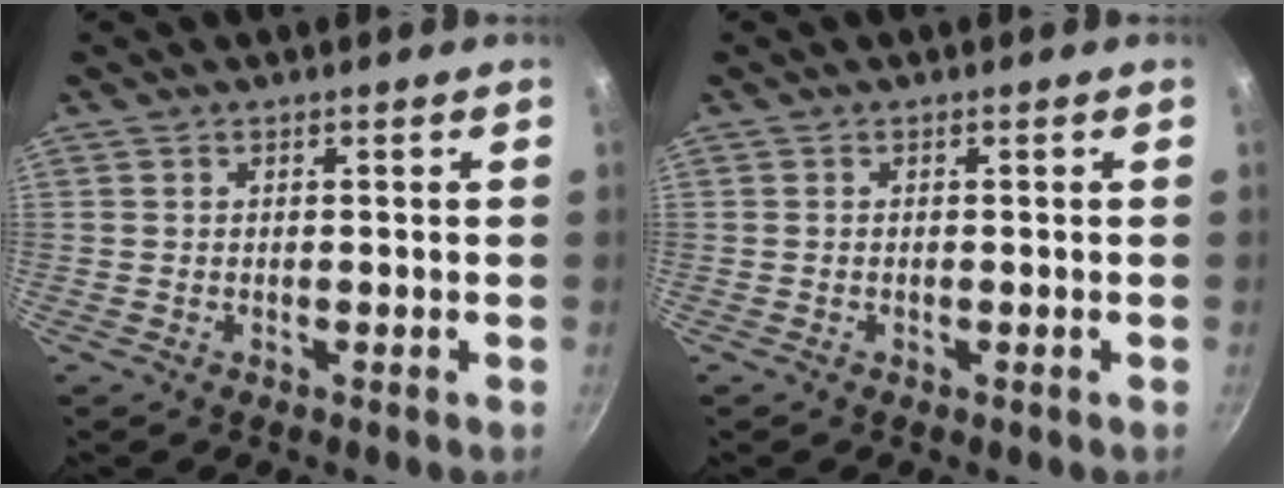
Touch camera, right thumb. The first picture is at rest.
{"total": 0.0}